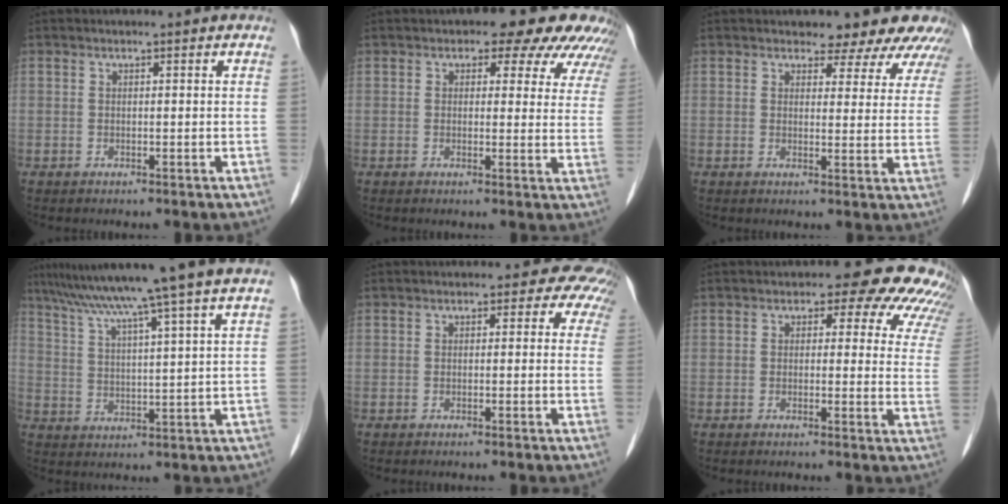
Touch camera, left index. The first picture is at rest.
{"total": 9.9, "force": [7.7, 4.4, 4.3], "torque": [-0.024, 0.012, 0.060]}
{"total": 11.3, "force": [10.1, 4.2, 2.9], "torque": [0.002, -0.009, 0.086]}
{"total": 15.6, "force": [12.5, -2.6, 9.0], "torque": [-0.148, 0.001, 0.179]}
{"total": 4.0, "force": [2.8, 2.6, 1.2], "torque": [0.013, 0.003, -0.003]}
{"total": 11.9, "force": [8.8, 5.2, 5.9], "torque": [-0.034, 0.010, 0.068]}